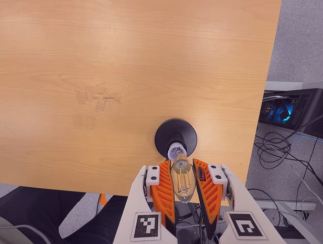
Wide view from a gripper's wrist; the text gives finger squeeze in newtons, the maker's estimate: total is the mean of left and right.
{"total": 17.1, "left": 17.4, "right": 16.7}